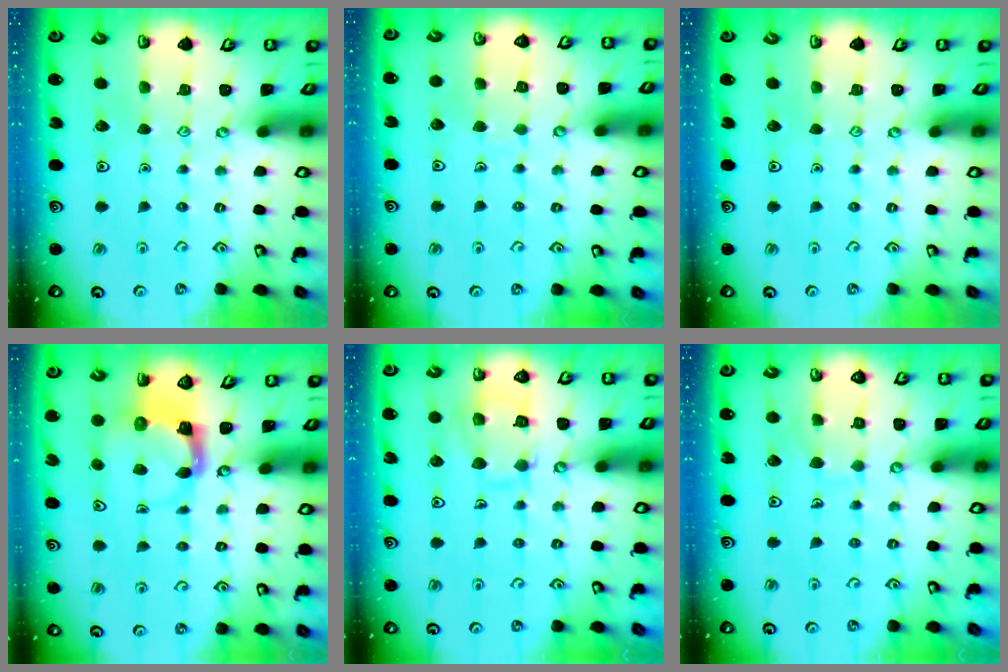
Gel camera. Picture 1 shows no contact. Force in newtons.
{"total": 4.0, "press": 3.9, "slide": 0.3}
{"total": 0.0}
{"total": 3.9, "press": 3.8, "slide": 0.6}
{"total": 11.6, "press": 11.6, "slide": 1.1}
{"total": 5.1, "press": 5.1, "slide": 0.5}